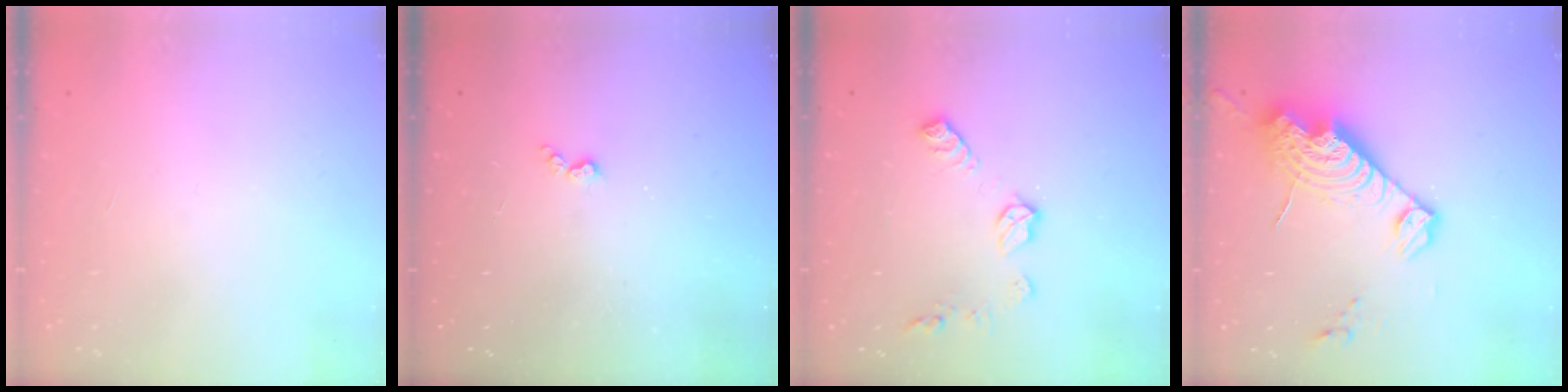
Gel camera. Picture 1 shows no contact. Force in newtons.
{"total": 2.9, "press": 2.9, "slide": 0.5}
{"total": 9.2, "press": 9.2, "slide": 0.3}
{"total": 16.0, "press": 15.9, "slide": 1.2}